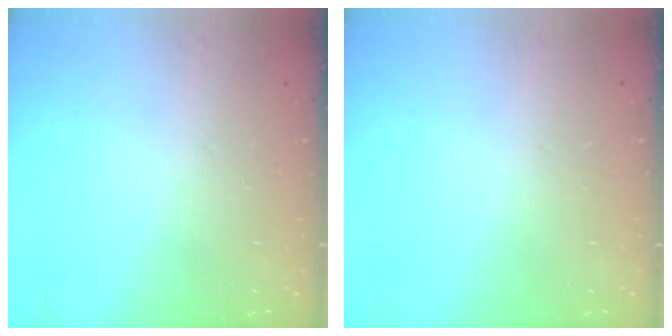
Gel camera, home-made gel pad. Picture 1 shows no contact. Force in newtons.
{"total": 0.0}